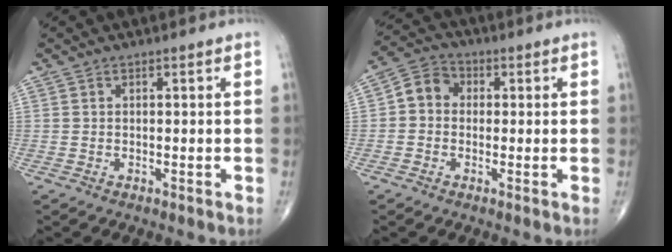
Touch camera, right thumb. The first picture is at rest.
{"total": 5.6, "force": [0.0, 4.8, 2.9], "torque": [-0.033, 0.020, -0.015]}